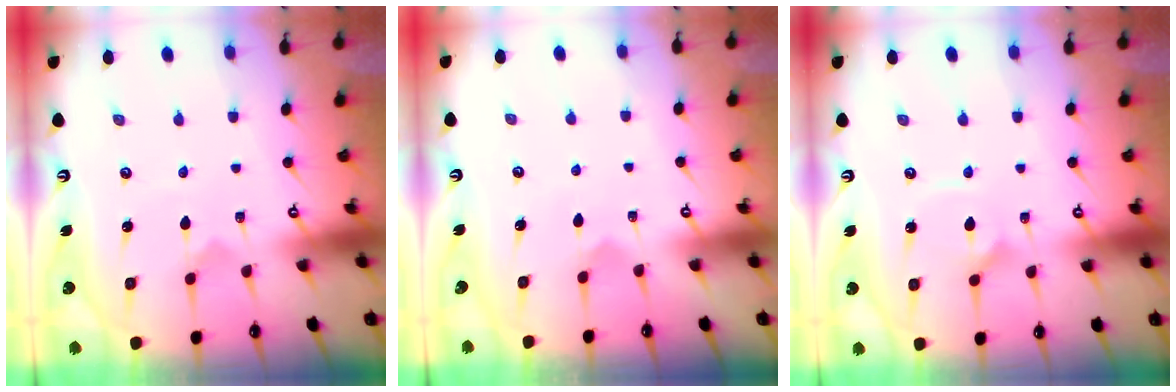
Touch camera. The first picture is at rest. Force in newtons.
{"total": 2.3, "press": 2.3, "slide": 0.2}
{"total": 2.1, "press": 2.1, "slide": 0.6}